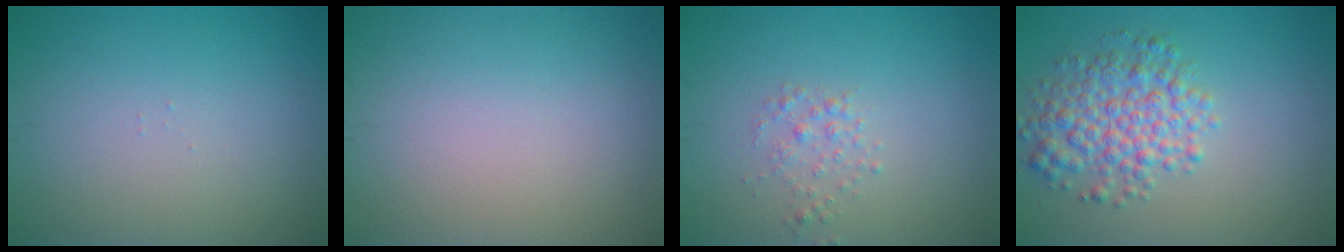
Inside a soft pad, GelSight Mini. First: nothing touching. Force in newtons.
{"total": 0.0}
{"total": 1.3, "press": 1.3, "slide": 0.0}
{"total": 4.9, "press": 4.9, "slide": 0.1}